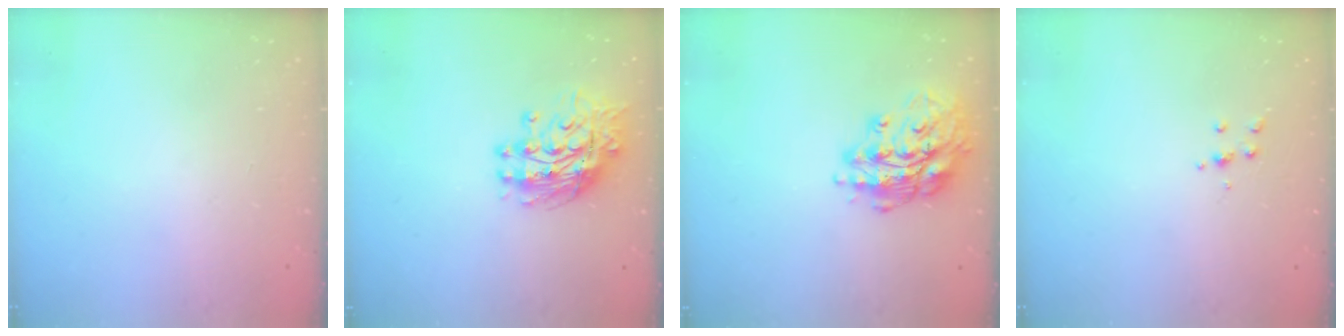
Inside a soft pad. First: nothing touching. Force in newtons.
{"total": 11.1, "press": 11.0, "slide": 1.5}
{"total": 16.8, "press": 16.8, "slide": 1.4}
{"total": 3.8, "press": 3.6, "slide": 0.9}